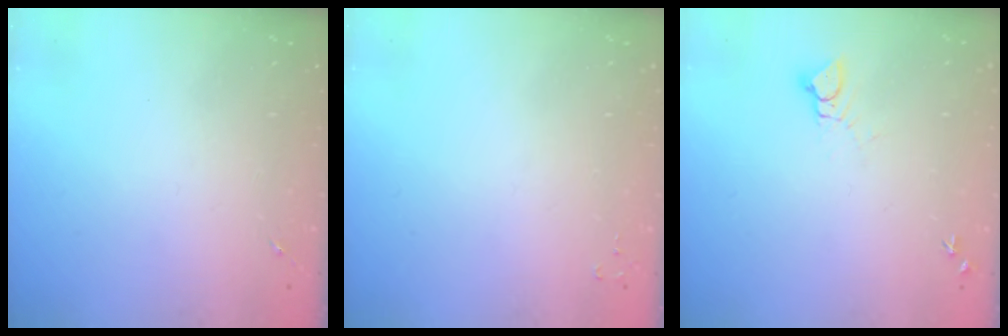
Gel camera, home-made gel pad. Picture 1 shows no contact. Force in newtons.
{"total": 2.2, "press": 2.2, "slide": 0.2}
{"total": 3.7, "press": 3.7, "slide": 0.2}